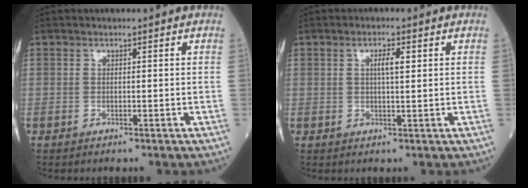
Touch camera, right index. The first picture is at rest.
{"total": 2.8, "force": [0.9, 0.5, 2.6], "torque": [-0.044, 0.002, 0.015]}